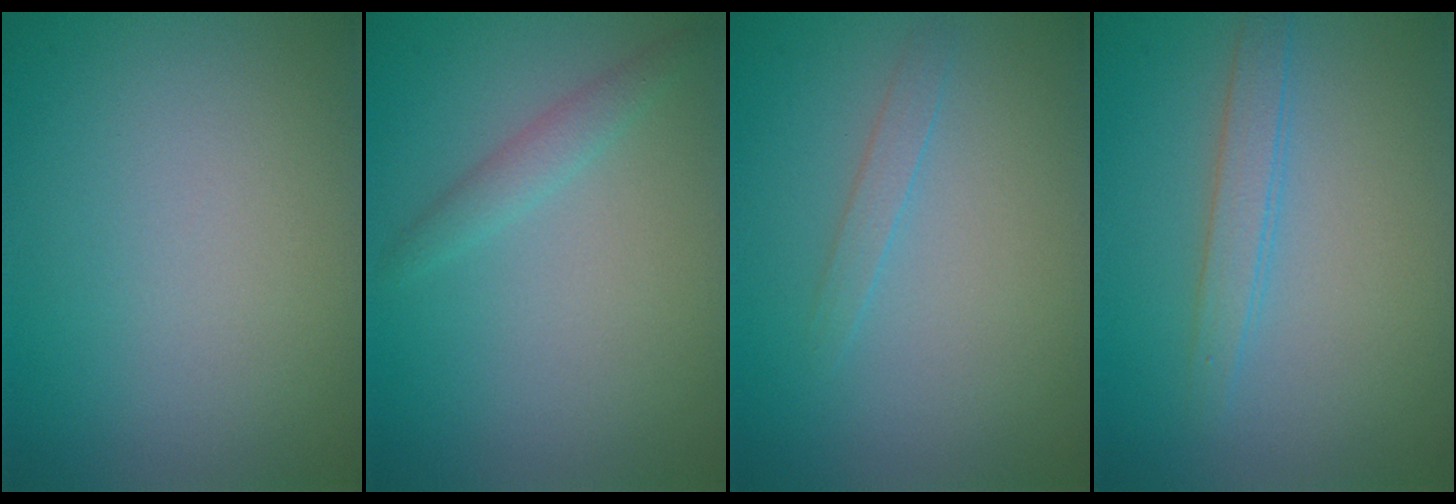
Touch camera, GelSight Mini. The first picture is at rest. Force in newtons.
{"total": 1.4, "press": 1.4, "slide": 0.1}
{"total": 1.1, "press": 1.1, "slide": 0.0}
{"total": 2.0, "press": 2.0, "slide": 0.1}